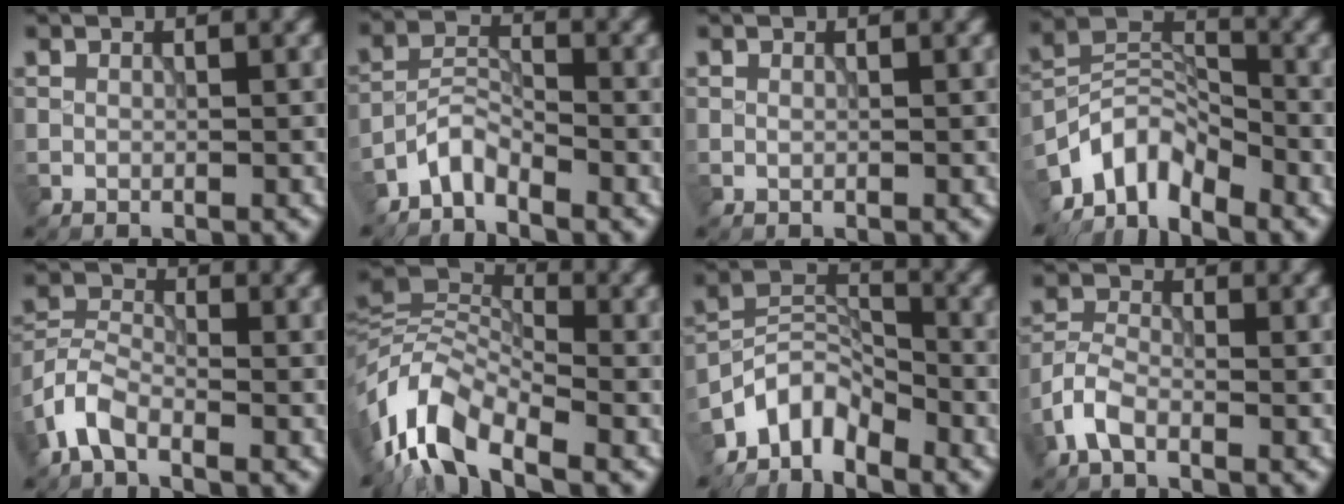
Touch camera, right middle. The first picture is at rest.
{"total": 2.8, "force": [-2.5, 0.8, 1.1], "torque": [-0.019, 0.011, -0.058]}
{"total": 0.0}
{"total": 6.0, "force": [-4.9, 2.6, 2.4], "torque": [-0.030, 0.000, -0.108]}
{"total": 3.8, "force": [-2.6, 1.7, 2.1], "torque": [-0.044, 0.003, -0.067]}
{"total": 9.1, "force": [-4.5, 4.0, 6.9], "torque": [-0.125, 0.013, -0.105]}
{"total": 4.6, "force": [-3.9, 2.0, 1.5], "torque": [-0.015, 0.007, -0.088]}
{"total": 2.9, "force": [-1.8, 1.3, 1.8], "torque": [-0.041, 0.006, -0.050]}